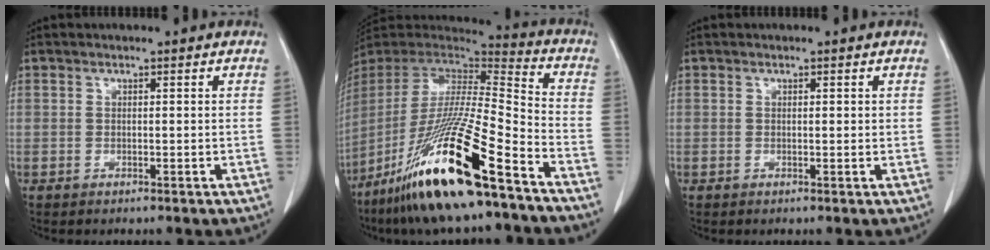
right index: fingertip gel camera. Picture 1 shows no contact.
{"total": 23.6, "force": [-14.9, 1.1, 18.2], "torque": [-0.361, -0.051, -0.281]}
{"total": 0.7, "force": [0.2, 0.2, 0.6], "torque": [-0.009, 0.000, 0.002]}